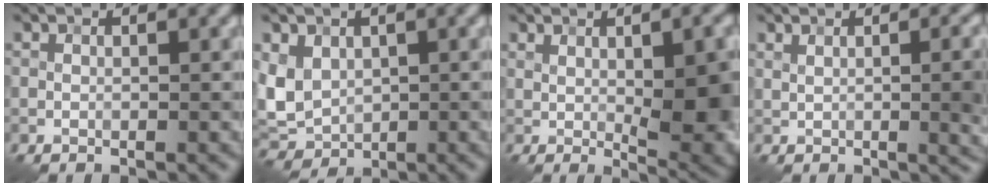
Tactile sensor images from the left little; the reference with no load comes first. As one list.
[{"total": 4.4, "force": [0.5, 3.6, 2.5], "torque": [-0.058, -0.001, 0.007]}, {"total": 8.7, "force": [0.2, 2.6, 8.3], "torque": [-0.117, -0.001, 0.010]}, {"total": 6.9, "force": [1.2, 2.9, 6.2], "torque": [-0.038, 0.024, 0.015]}]